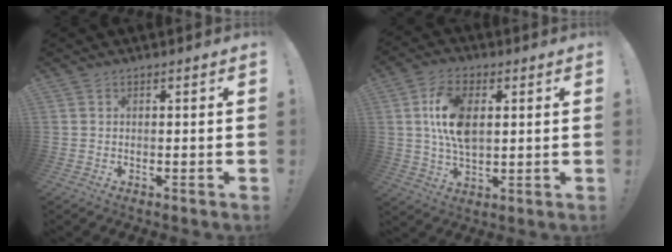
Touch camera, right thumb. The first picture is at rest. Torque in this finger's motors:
{"motor_torque": [1.92, 1.87, 0.94, -0.64, 0.48]}